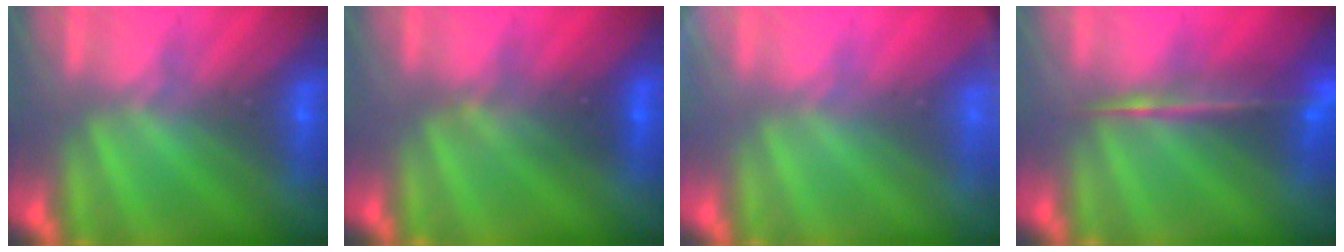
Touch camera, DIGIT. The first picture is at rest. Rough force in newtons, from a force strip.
{"total": 2.7}
{"total": 3.4}
{"total": 5.5}